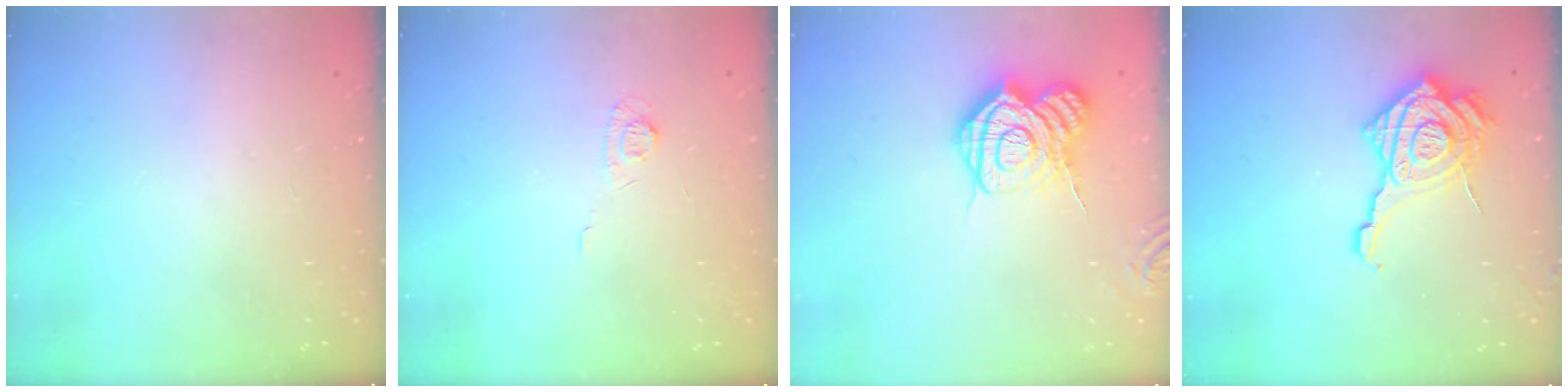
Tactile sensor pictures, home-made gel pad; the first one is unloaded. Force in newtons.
{"total": 4.2, "press": 4.2, "slide": 0.5}
{"total": 16.3, "press": 16.3, "slide": 1.1}
{"total": 17.7, "press": 17.6, "slide": 1.4}